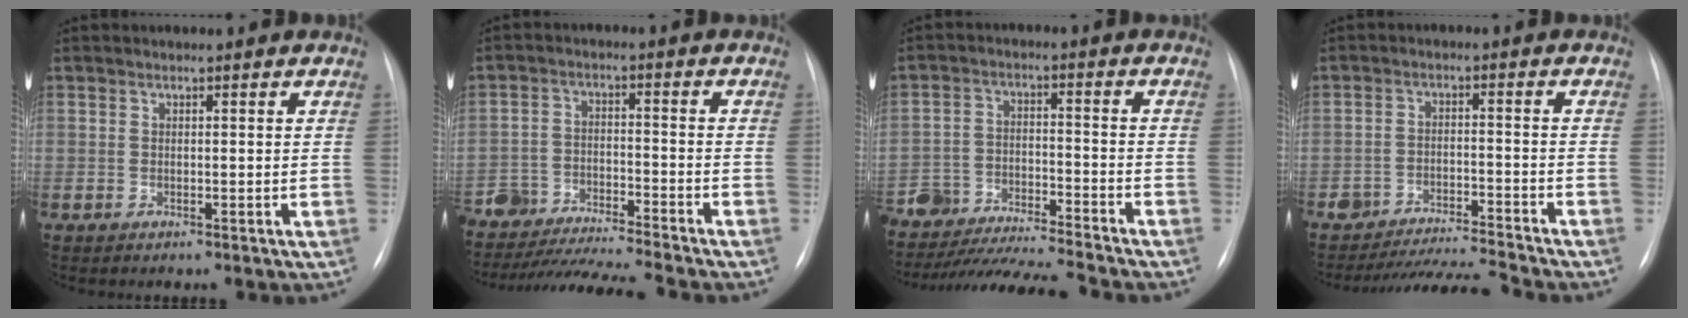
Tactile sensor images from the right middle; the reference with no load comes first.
{"total": 16.8, "force": [-15.8, -0.3, 5.8], "torque": [-0.112, -0.016, -0.259]}
{"total": 18.9, "force": [-17.8, 0.3, 6.5], "torque": [-0.137, -0.025, -0.289]}
{"total": 8.6, "force": [-8.5, -0.9, 1.3], "torque": [-0.014, 0.000, -0.145]}